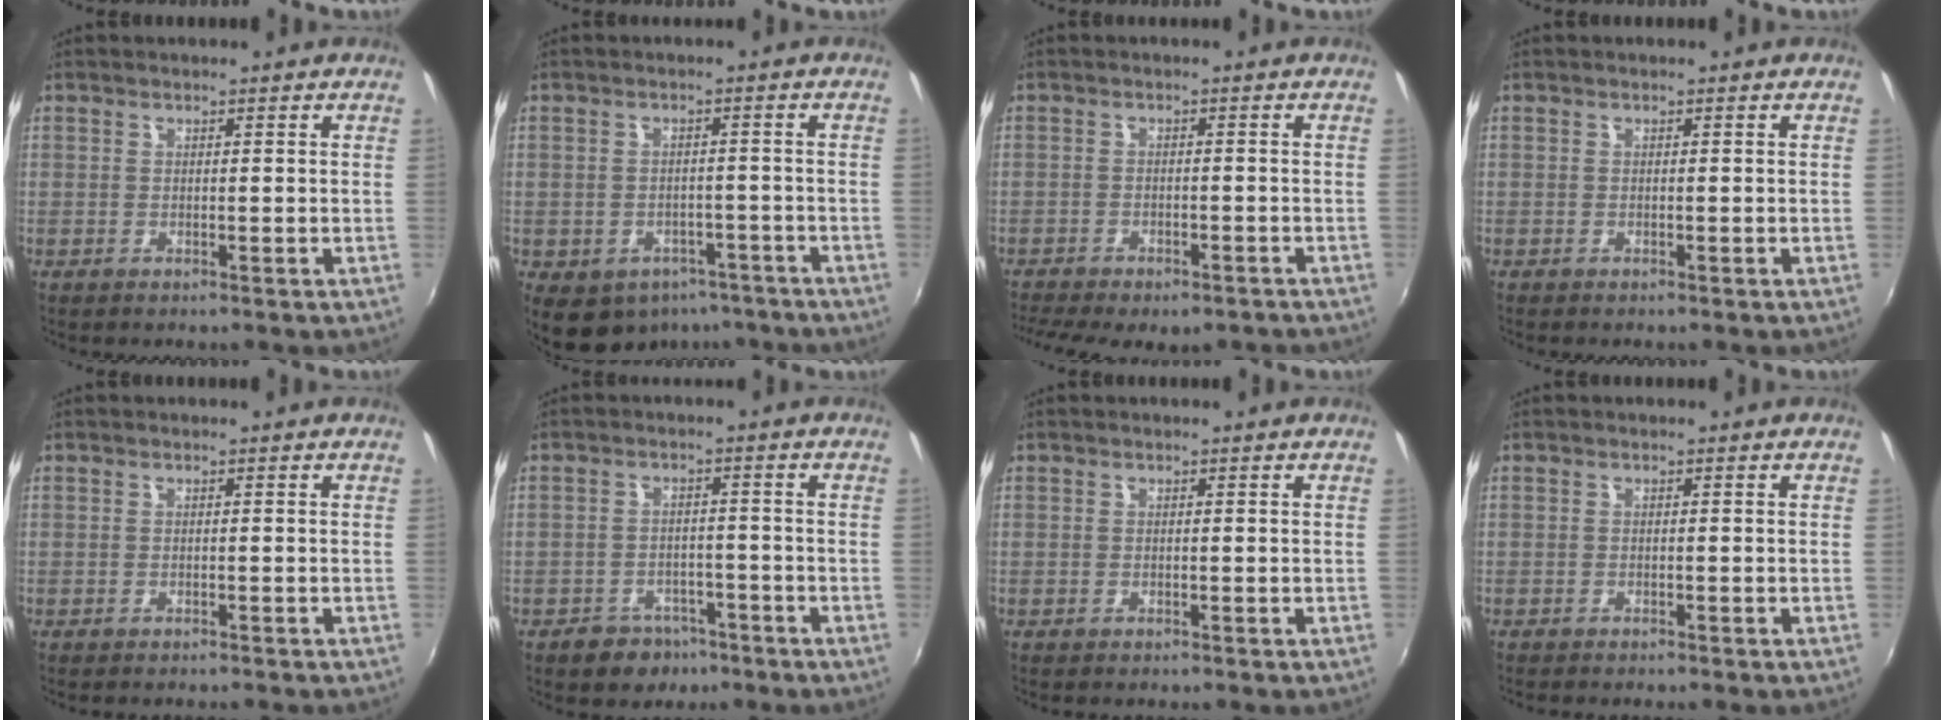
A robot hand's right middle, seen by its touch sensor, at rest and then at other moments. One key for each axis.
{"total": 12.1, "fx": -7.4, "fy": 8.2, "fz": 5.0, "tx": -0.116, "ty": -0.004, "tz": -0.081}
{"total": 12.3, "fx": -9.7, "fy": 4.4, "fz": 6.2, "tx": -0.141, "ty": -0.037, "tz": -0.136}
{"total": 0.0}
{"total": 2.4, "fx": -2.2, "fy": 0.4, "fz": 0.8, "tx": -0.022, "ty": -0.010, "tz": -0.033}
{"total": 6.0, "fx": -4.2, "fy": 4.1, "fz": 1.3, "tx": -0.041, "ty": 0.013, "tz": -0.054}
{"total": 0.8, "fx": -0.7, "fy": 0.2, "fz": 0.2, "tx": -0.007, "ty": -0.003, "tz": -0.012}
{"total": 2.1, "fx": -2.0, "fy": 0.1, "fz": 0.7, "tx": -0.024, "ty": -0.011, "tz": -0.035}